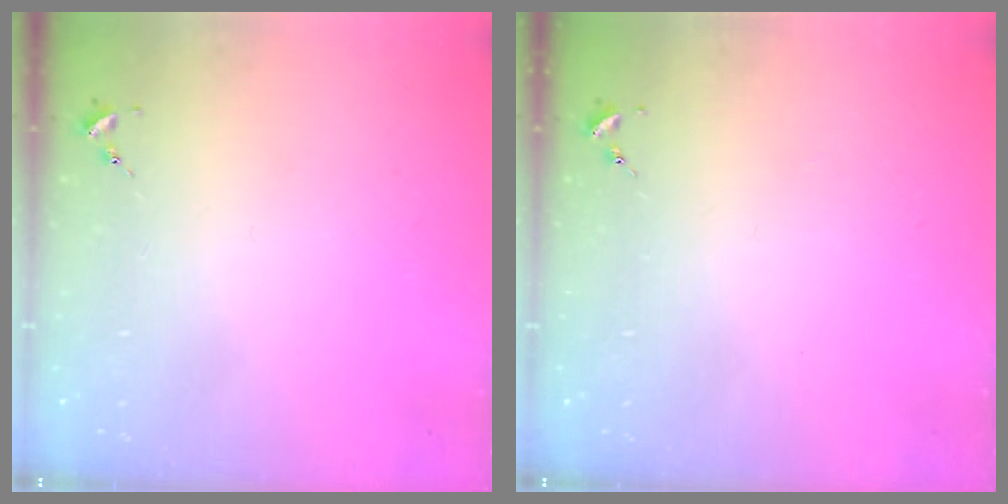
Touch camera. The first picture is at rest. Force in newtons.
{"total": 0.0}